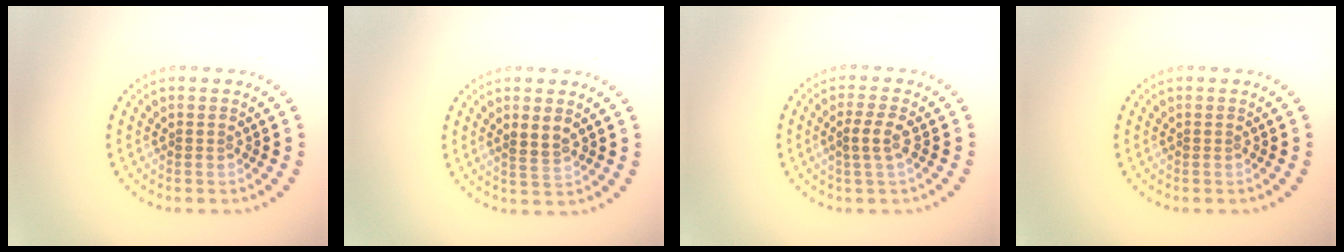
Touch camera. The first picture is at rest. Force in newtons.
{"total": 1.8, "press": 1.7, "slide": 0.5}
{"total": 1.9, "press": 1.7, "slide": 0.8}
{"total": 0.0}